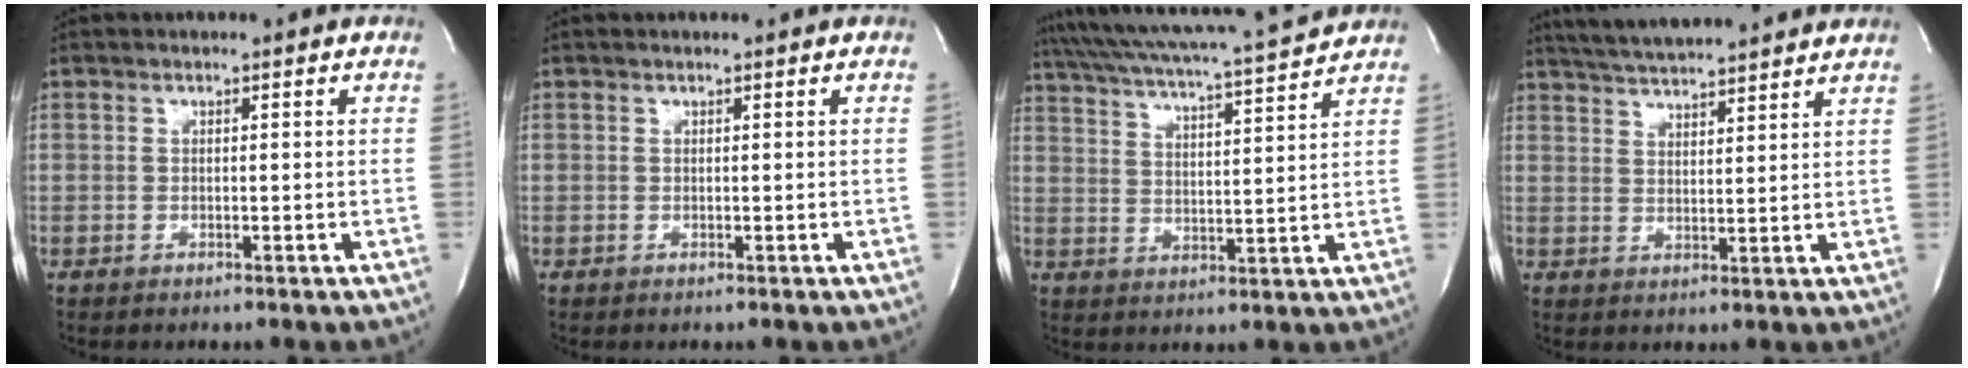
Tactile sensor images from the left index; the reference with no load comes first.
{"total": 0.9, "force": [0.9, -0.1, 0.3], "torque": [-0.008, 0.007, 0.013]}
{"total": 16.3, "force": [14.9, -0.5, 6.5], "torque": [-0.128, -0.004, 0.219]}
{"total": 13.4, "force": [12.1, 0.8, 5.5], "torque": [-0.101, 0.026, 0.179]}